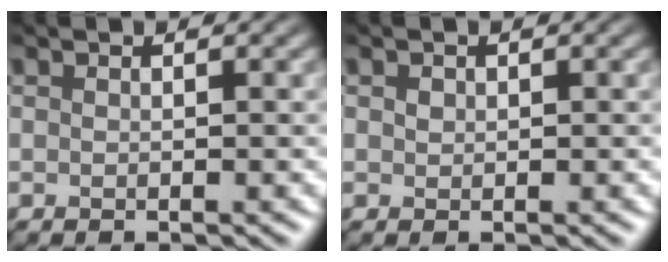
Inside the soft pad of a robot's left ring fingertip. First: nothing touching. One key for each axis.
{"total": 0.5, "fx": 0.2, "fy": 0.5, "fz": 0.2, "tx": -0.002, "ty": -0.001, "tz": 0.003}